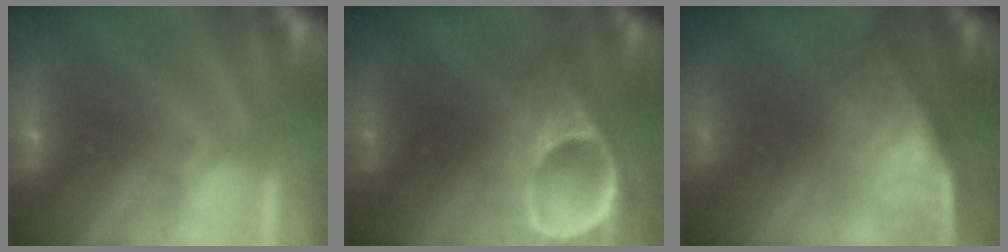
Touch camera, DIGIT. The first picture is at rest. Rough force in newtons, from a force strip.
{"total": 8.9}
{"total": 9.6}